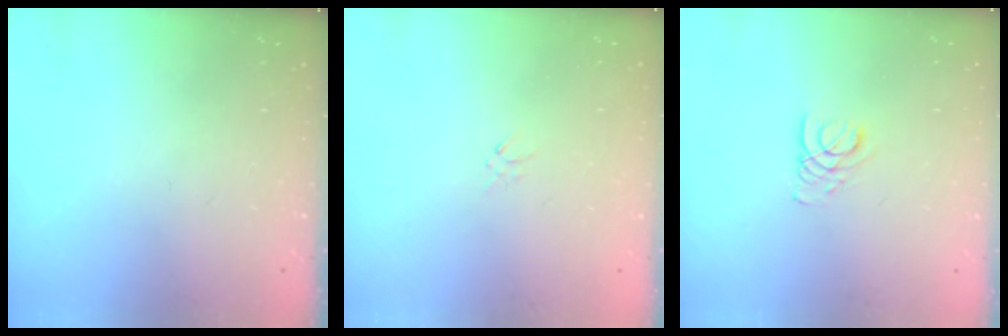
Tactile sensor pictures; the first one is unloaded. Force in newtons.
{"total": 0.9, "press": 0.8, "slide": 0.4}
{"total": 1.9, "press": 1.9, "slide": 0.2}